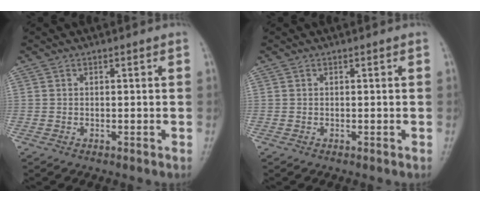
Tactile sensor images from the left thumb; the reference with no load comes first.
{"total": 0.0}